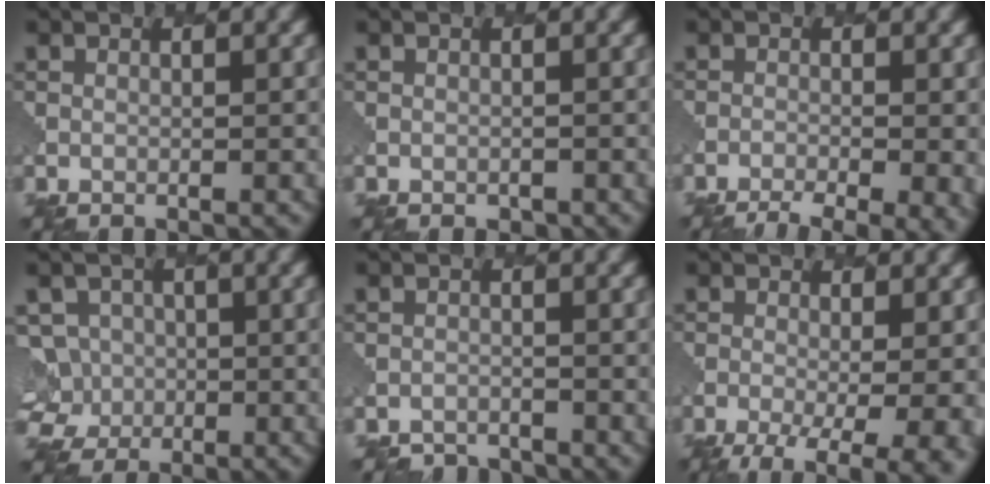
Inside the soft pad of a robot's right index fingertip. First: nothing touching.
{"total": 0.9, "force": [-0.6, 0.7, 0.2], "torque": [-0.001, -0.003, -0.002]}
{"total": 8.3, "force": [-5.6, 2.9, 5.5], "torque": [-0.068, -0.022, -0.066]}
{"total": 5.2, "force": [-0.5, 5.0, 1.4], "torque": [-0.025, 0.014, -0.026]}
{"total": 2.5, "force": [-2.4, 0.5, -0.5], "torque": [0.011, -0.001, -0.038]}
{"total": 10.2, "force": [-3.7, 4.6, 8.3], "torque": [-0.102, -0.018, -0.039]}